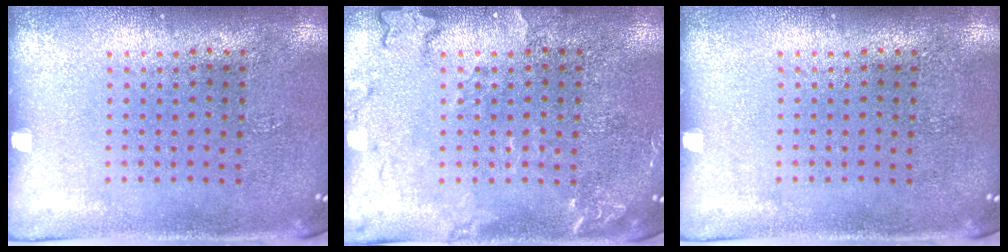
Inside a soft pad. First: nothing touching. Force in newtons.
{"total": 2.5, "press": 2.5, "slide": 0.4}
{"total": 0.0}